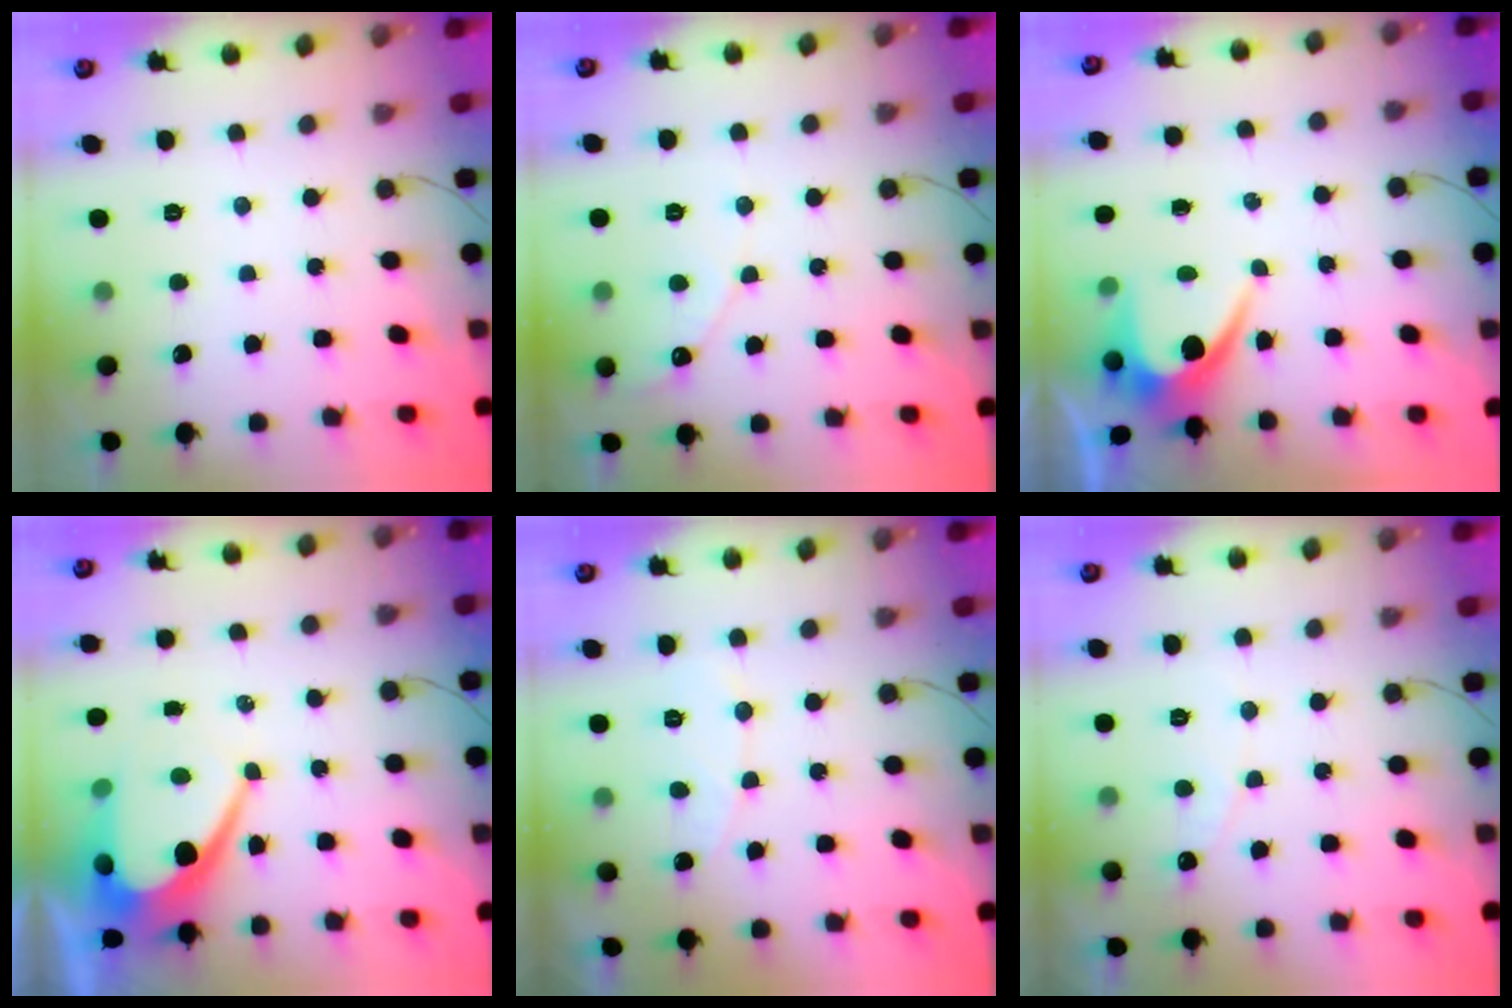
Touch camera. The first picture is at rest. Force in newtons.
{"total": 4.0, "press": 4.0, "slide": 0.3}
{"total": 5.8, "press": 5.7, "slide": 0.5}
{"total": 11.7, "press": 11.6, "slide": 1.3}
{"total": 6.0, "press": 6.0, "slide": 0.4}
{"total": 2.9, "press": 2.9, "slide": 0.2}